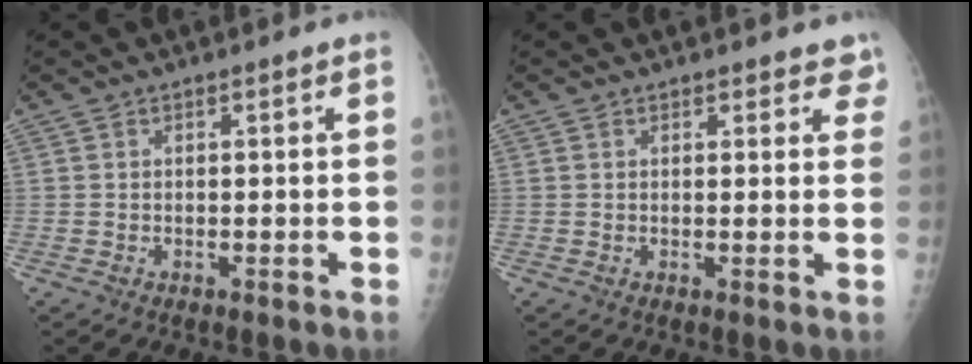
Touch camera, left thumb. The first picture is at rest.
{"total": 3.5, "force": [2.8, 1.6, 1.6], "torque": [0.016, -0.006, 0.027]}